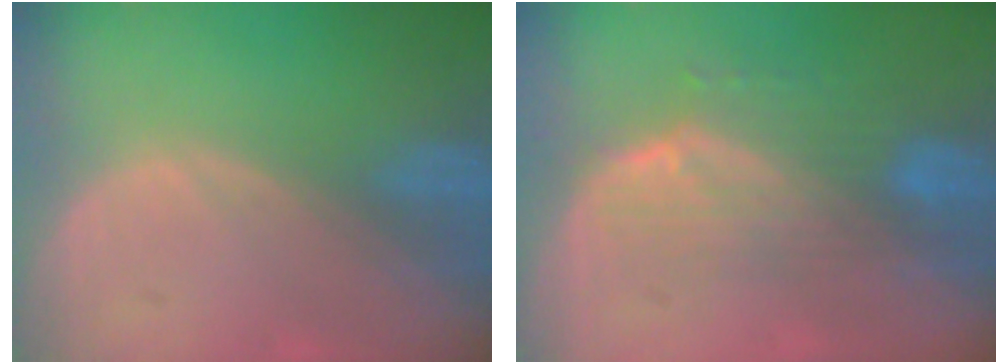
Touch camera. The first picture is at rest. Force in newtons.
{"total": 7.5, "press": 6.7, "slide": 3.3}